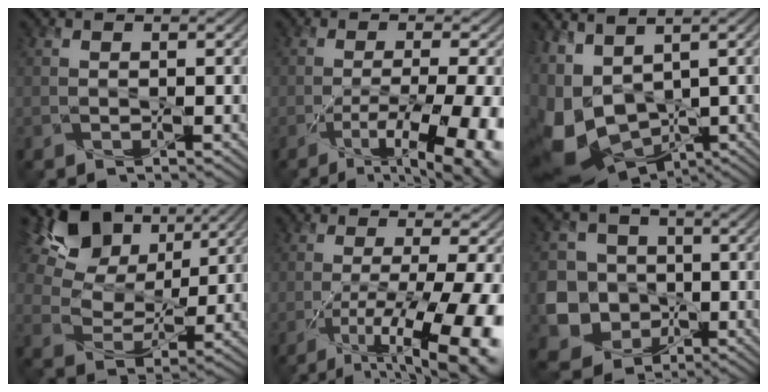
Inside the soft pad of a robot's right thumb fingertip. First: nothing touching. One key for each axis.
{"total": 11.1, "fx": -5.1, "fy": 2.7, "fz": 9.6, "tx": -0.129, "ty": -0.015, "tz": -0.068}
{"total": 11.2, "fx": -1.4, "fy": 7.3, "fz": 8.4, "tx": -0.201, "ty": -0.028, "tz": 0.002}
{"total": 12.9, "fx": 7.0, "fy": 8.1, "fz": 7.1, "tx": -0.163, "ty": 0.019, "tz": 0.118}
{"total": 13.8, "fx": -5.6, "fy": 3.5, "fz": 12.1, "tx": -0.185, "ty": -0.019, "tz": -0.076}
{"total": 9.9, "fx": -2.6, "fy": 9.2, "fz": 2.6, "tx": -0.087, "ty": -0.012, "tz": -0.081}